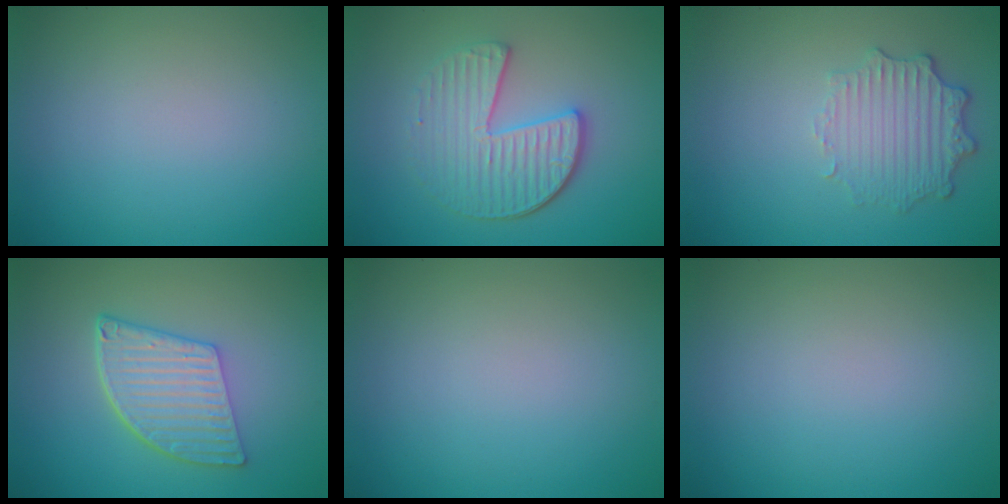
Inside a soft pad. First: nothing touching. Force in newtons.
{"total": 4.6, "press": 3.8, "slide": 2.5}
{"total": 3.5, "press": 2.9, "slide": 2.0}
{"total": 5.7, "press": 4.2, "slide": 3.9}
{"total": 0.0}
{"total": 0.0}